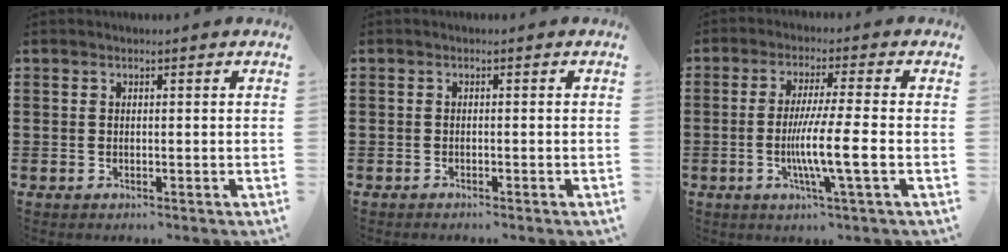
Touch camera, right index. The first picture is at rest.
{"total": 0.7, "force": [-0.7, -0.1, 0.2], "torque": [-0.005, -0.003, -0.014]}
{"total": 8.6, "force": [-2.0, 0.1, 8.3], "torque": [-0.153, -0.015, -0.039]}